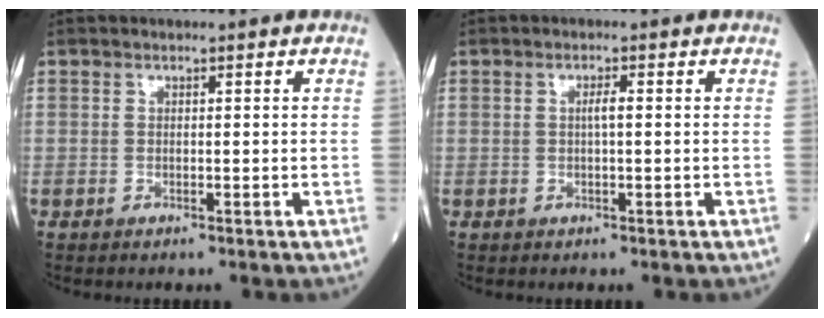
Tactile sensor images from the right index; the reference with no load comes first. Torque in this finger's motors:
{"motor_torque": [0.11, -0.02, 0.01, 0.04]}